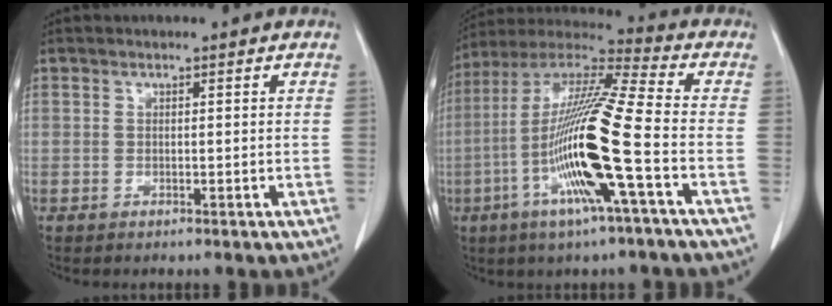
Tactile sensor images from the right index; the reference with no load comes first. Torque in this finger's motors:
{"motor_torque": [2.14, 0.00, 0.98, 0.21]}